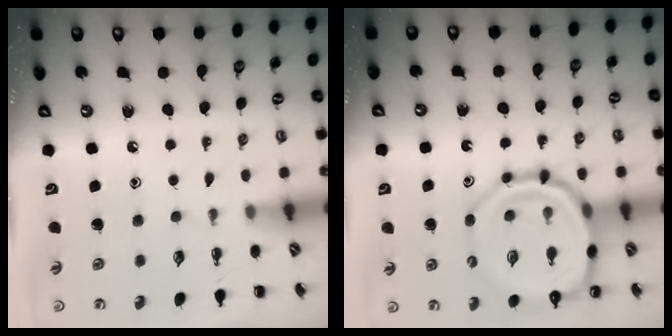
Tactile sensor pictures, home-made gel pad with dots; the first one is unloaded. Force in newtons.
{"total": 17.0, "press": 16.8, "slide": 2.5}